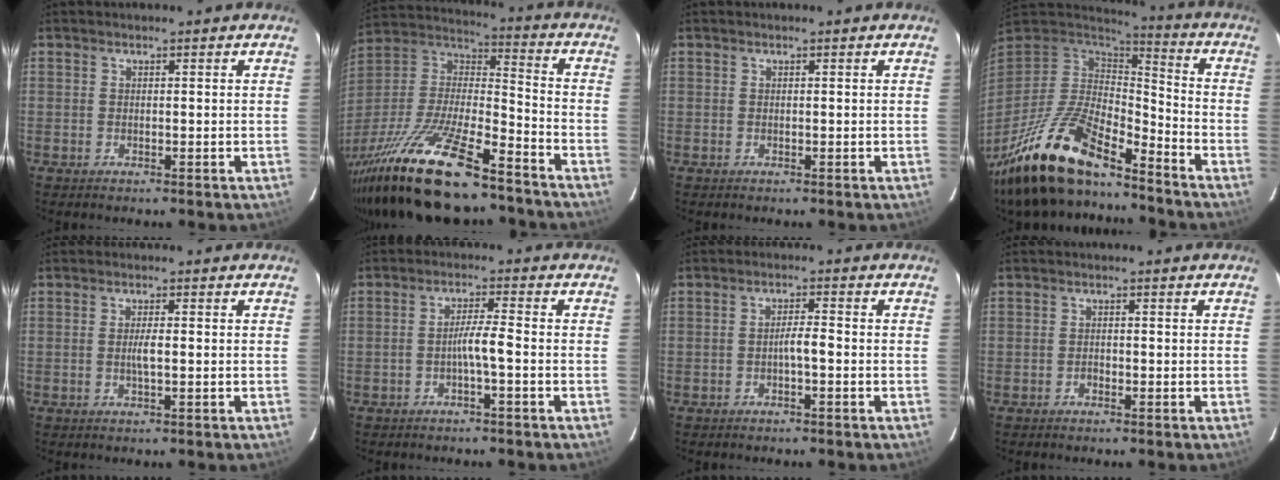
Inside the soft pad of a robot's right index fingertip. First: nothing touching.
{"total": 26.7, "force": [-20.0, 4.9, 17.0], "torque": [-0.359, -0.043, -0.357]}
{"total": 0.0}
{"total": 21.6, "force": [-16.3, 6.2, 12.7], "torque": [-0.264, -0.017, -0.303]}
{"total": 2.2, "force": [-0.2, 0.2, 2.2], "torque": [-0.044, 0.000, -0.005]}
{"total": 3.6, "force": [-1.2, -0.2, 3.3], "torque": [-0.058, 0.007, -0.022]}
{"total": 2.5, "force": [-0.8, 0.3, 2.3], "torque": [-0.036, 0.004, -0.016]}
{"total": 0.8, "force": [-0.5, 0.4, 0.5], "torque": [-0.011, 0.002, -0.009]}